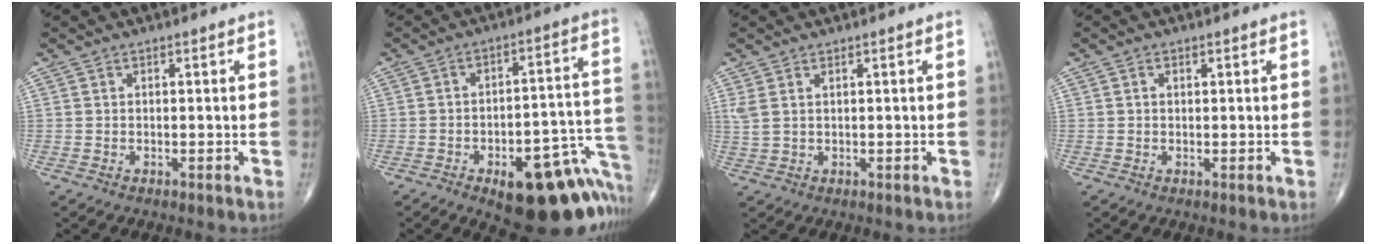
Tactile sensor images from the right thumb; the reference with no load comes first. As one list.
[{"total": 22.2, "force": [-11.2, 9.4, 16.7], "torque": [-0.119, 0.091, -0.138]}, {"total": 2.6, "force": [1.1, 1.4, 2.0], "torque": [-0.059, 0.006, 0.030]}, {"total": 0.9, "force": [0.3, 0.6, 0.6], "torque": [-0.011, 0.000, 0.005]}]